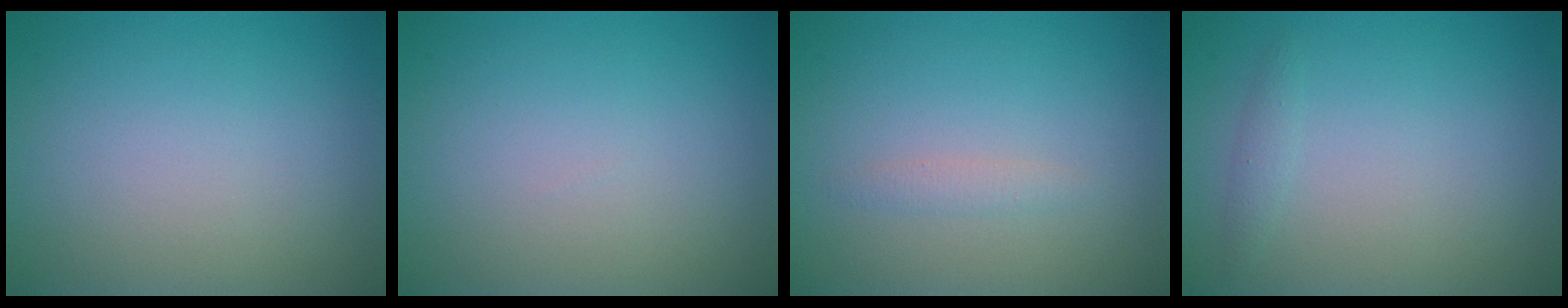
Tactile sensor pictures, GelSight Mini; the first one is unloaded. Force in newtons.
{"total": 0.0}
{"total": 0.9, "press": 0.9, "slide": 0.0}
{"total": 0.8, "press": 0.8, "slide": 0.1}